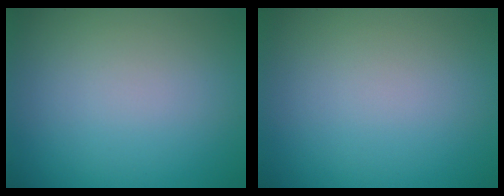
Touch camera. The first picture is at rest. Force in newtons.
{"total": 0.0}